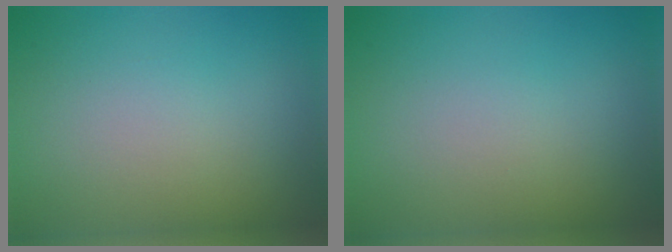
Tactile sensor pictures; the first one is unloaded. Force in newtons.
{"total": 0.0}